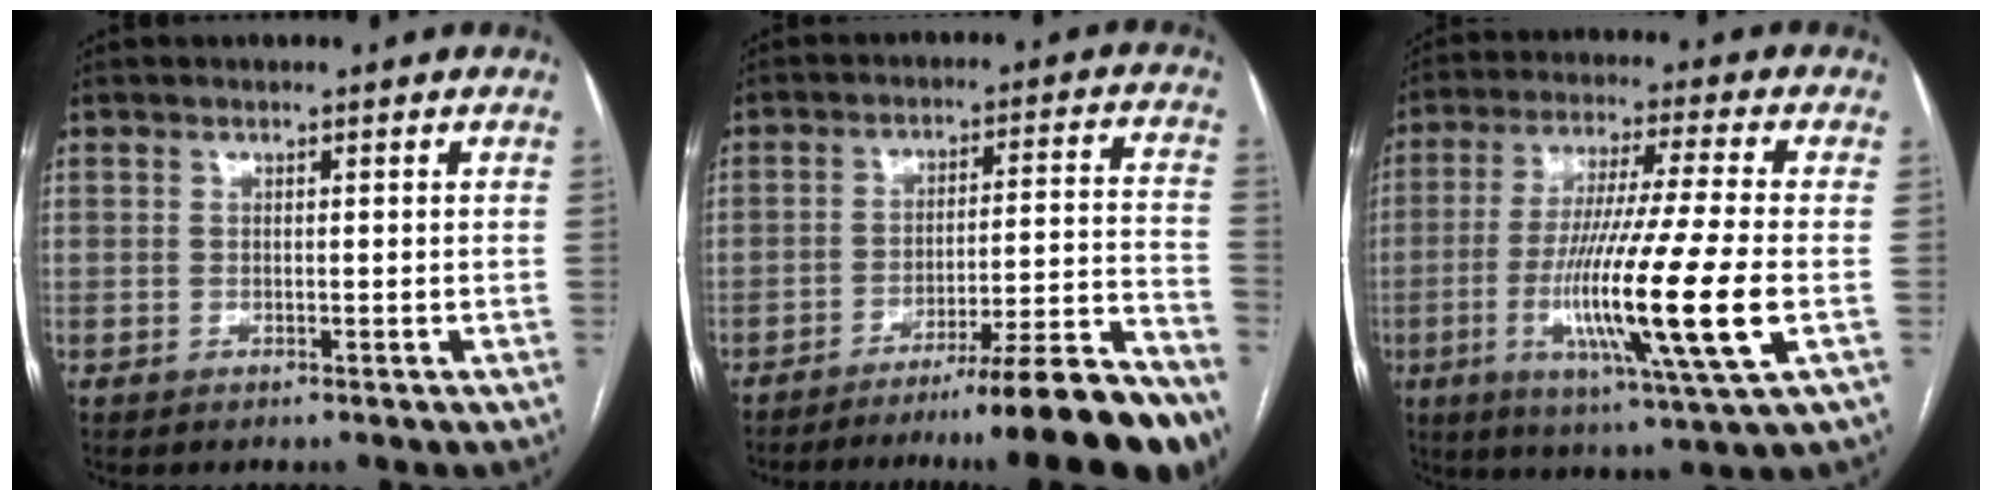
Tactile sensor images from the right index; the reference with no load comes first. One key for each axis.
{"total": 18.9, "fx": -16.0, "fy": -0.9, "fz": 10.0, "tx": -0.081, "ty": 0.013, "tz": -0.233}
{"total": 17.9, "fx": -4.0, "fy": -0.6, "fz": 17.5, "tx": -0.333, "ty": -0.027, "tz": -0.076}